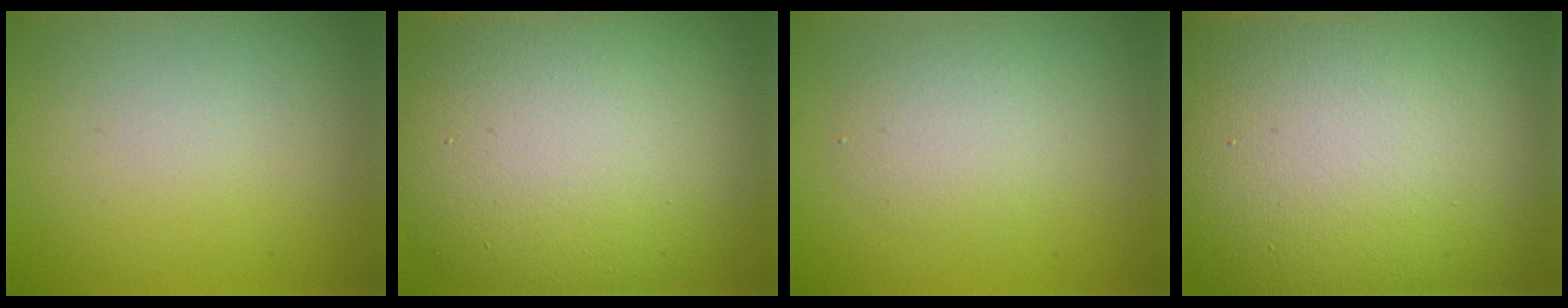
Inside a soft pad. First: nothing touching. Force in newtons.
{"total": 14.6, "press": 14.6, "slide": 0.4}
{"total": 2.5, "press": 2.5, "slide": 0.1}
{"total": 22.8, "press": 22.7, "slide": 1.1}